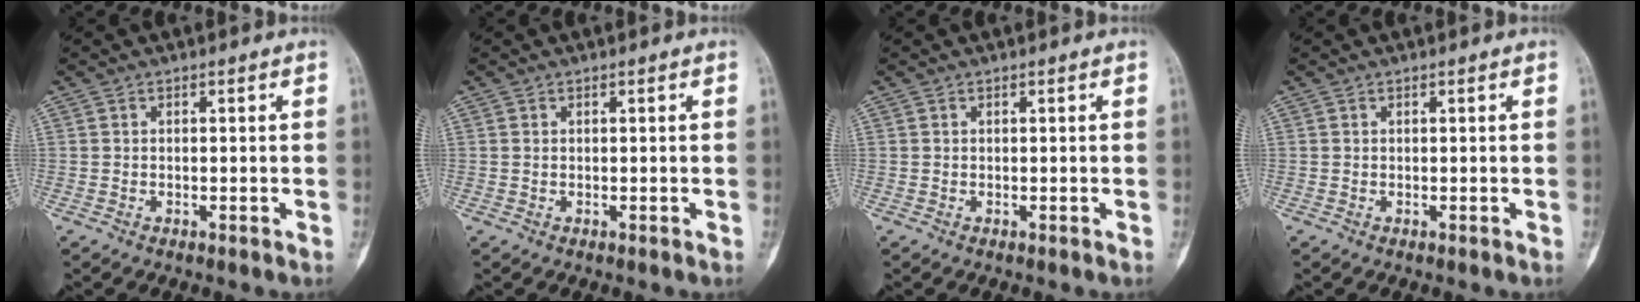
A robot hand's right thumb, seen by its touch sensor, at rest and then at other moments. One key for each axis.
{"total": 0.0}
{"total": 0.0}
{"total": 0.0}